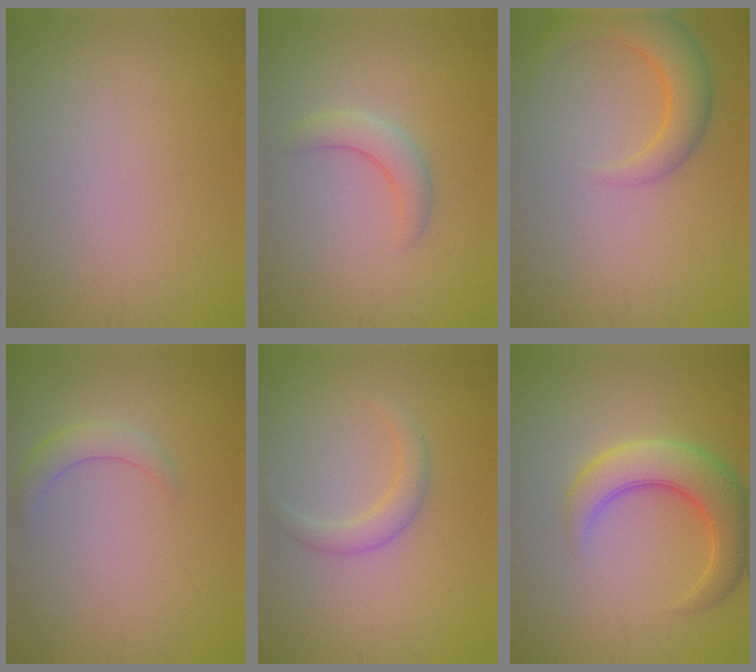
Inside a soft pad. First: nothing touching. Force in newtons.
{"total": 2.4, "press": 2.4, "slide": 0.3}
{"total": 4.6, "press": 4.6, "slide": 0.4}
{"total": 2.0, "press": 2.0, "slide": 0.0}
{"total": 1.9, "press": 1.9, "slide": 0.1}
{"total": 5.9, "press": 5.9, "slide": 0.2}